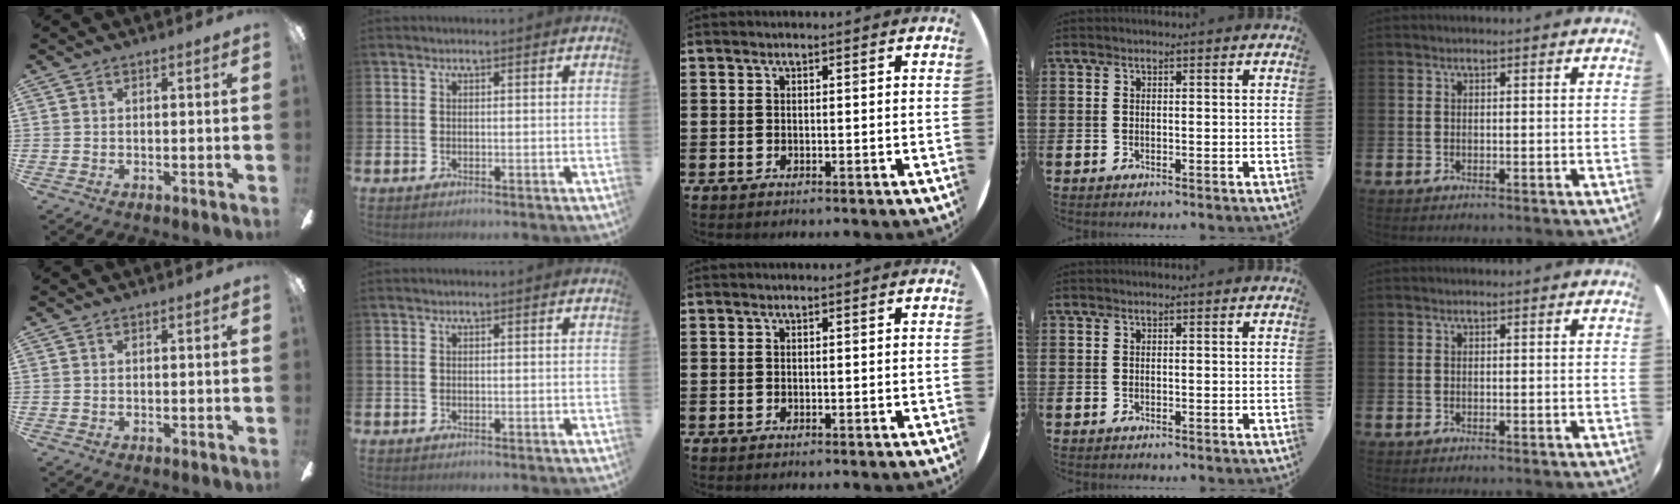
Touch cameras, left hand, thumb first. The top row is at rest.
{}